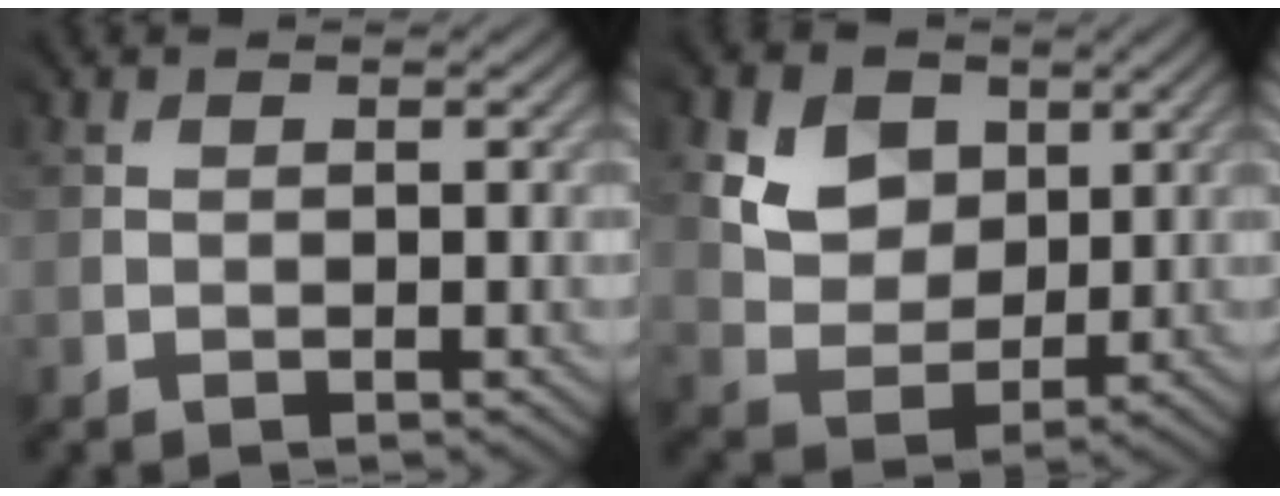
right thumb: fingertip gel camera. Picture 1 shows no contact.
{"total": 7.0, "force": [3.6, 5.3, 2.9], "torque": [-0.086, -0.003, 0.054]}